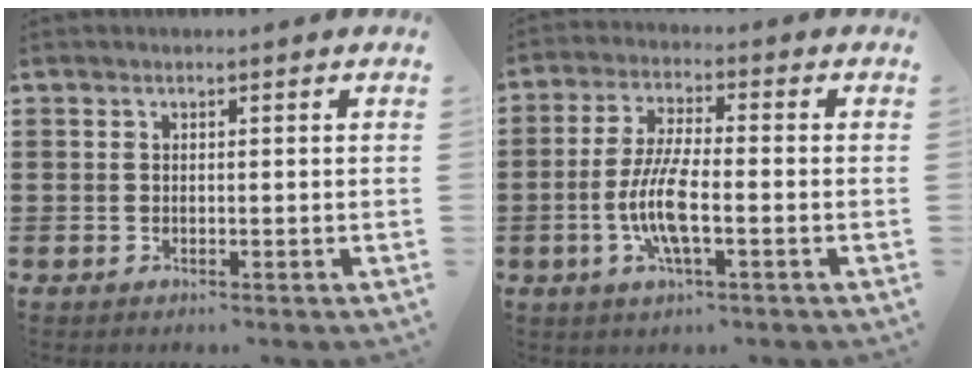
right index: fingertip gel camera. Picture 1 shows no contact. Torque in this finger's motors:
{"motor_torque": [2.14, 0.00, 0.63, 0.13]}